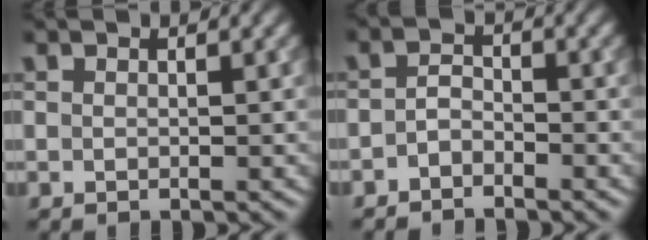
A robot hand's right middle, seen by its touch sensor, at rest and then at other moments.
{"total": 1.7, "force": [-1.4, 0.7, 0.7], "torque": [-0.014, 0.005, -0.032]}